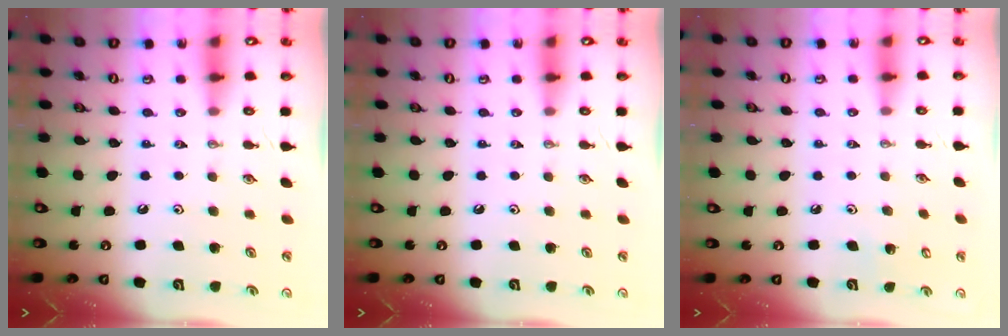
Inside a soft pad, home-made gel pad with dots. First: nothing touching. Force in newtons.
{"total": 0.0}
{"total": 2.8, "press": 2.8, "slide": 0.2}